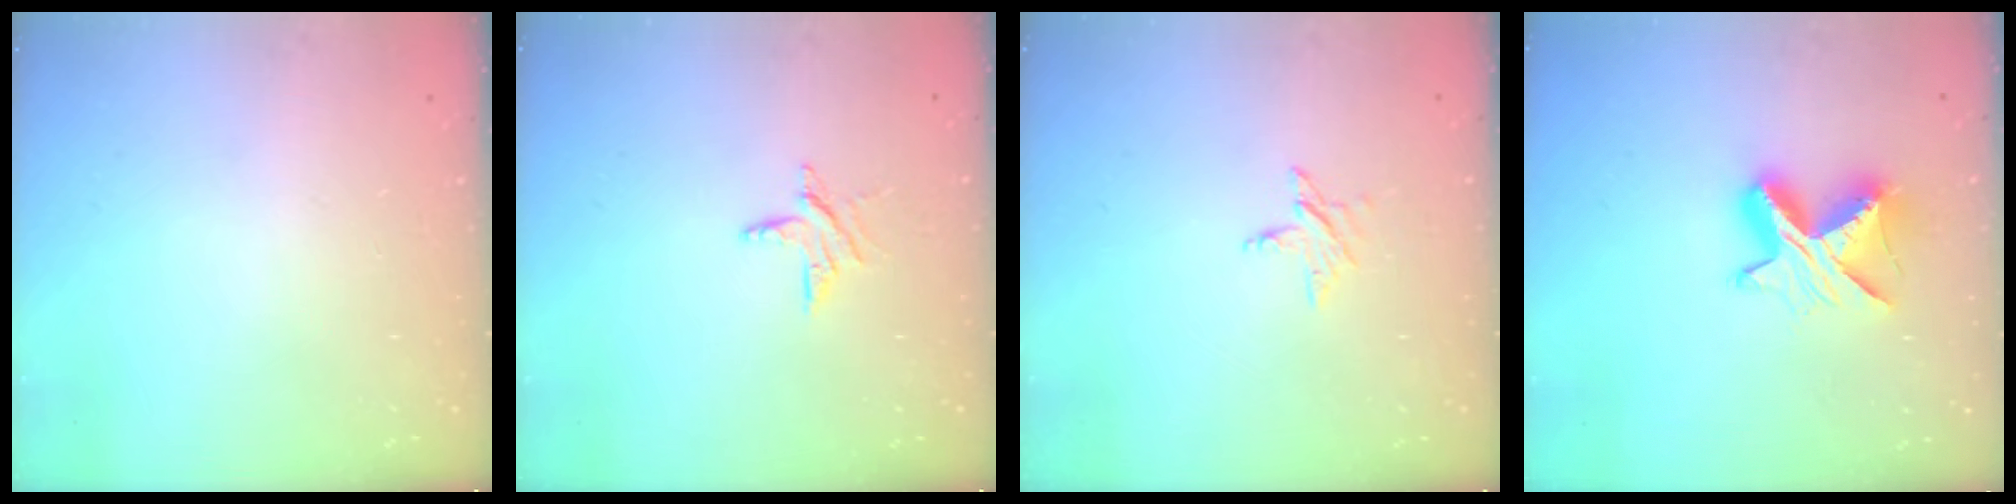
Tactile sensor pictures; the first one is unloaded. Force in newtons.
{"total": 5.7, "press": 5.7, "slide": 0.5}
{"total": 3.3, "press": 3.3, "slide": 0.3}
{"total": 9.8, "press": 9.8, "slide": 0.6}